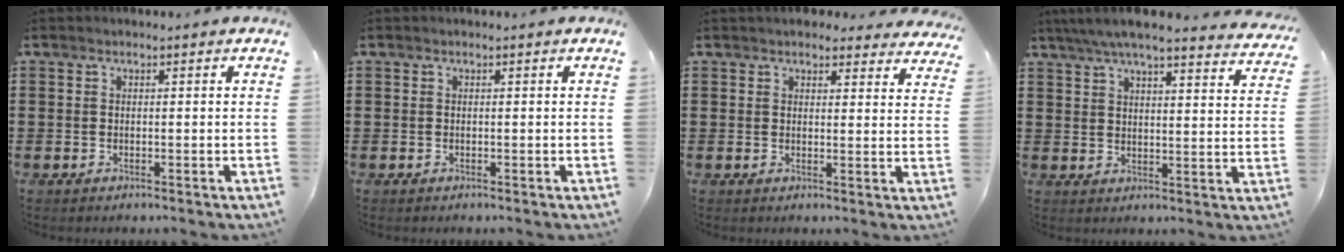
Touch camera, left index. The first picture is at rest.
{"total": 0.0}
{"total": 3.4, "force": [3.2, 1.0, 0.8], "torque": [-0.016, -0.009, 0.057]}
{"total": 5.7, "force": [5.0, 0.1, 2.7], "torque": [-0.071, -0.023, 0.086]}